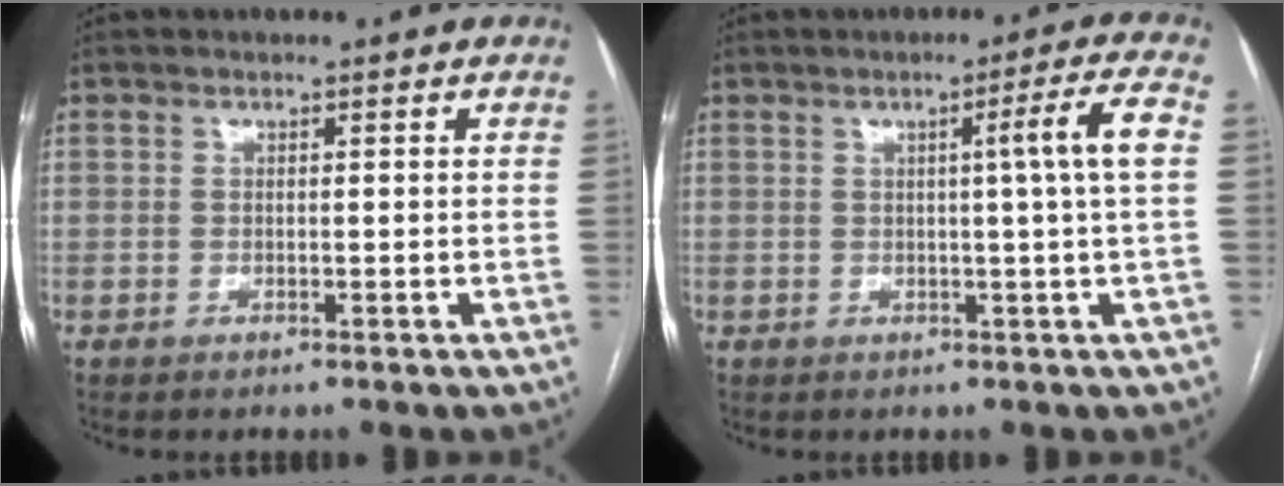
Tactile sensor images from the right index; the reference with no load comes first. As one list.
[{"total": 5.9, "force": [0.7, -1.7, 5.6], "torque": [-0.080, 0.003, 0.013]}]